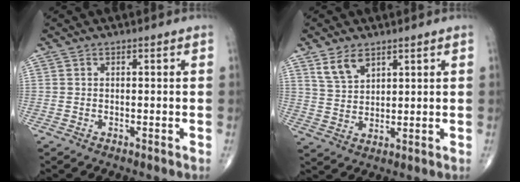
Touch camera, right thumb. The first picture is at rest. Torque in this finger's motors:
{"motor_torque": [-0.89, 0.93, 0.44, 0.37, 0.04]}